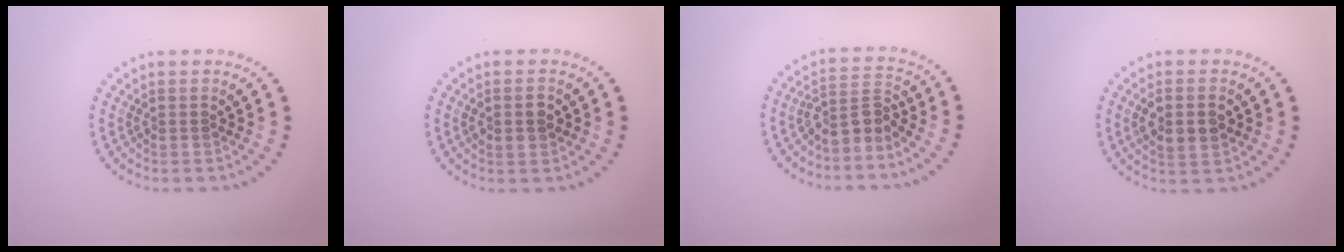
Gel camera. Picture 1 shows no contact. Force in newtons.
{"total": 2.5, "press": 2.5, "slide": 0.1}
{"total": 2.8, "press": 2.0, "slide": 1.9}
{"total": 2.8, "press": 2.8, "slide": 0.4}